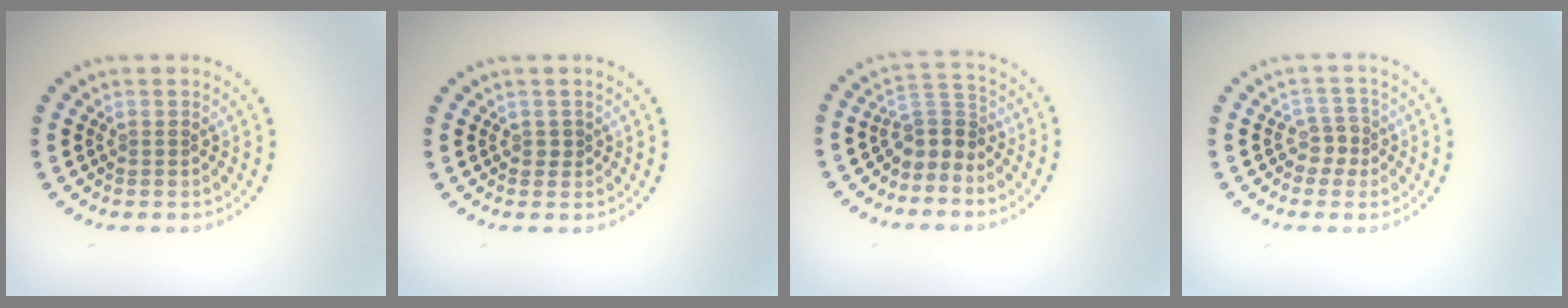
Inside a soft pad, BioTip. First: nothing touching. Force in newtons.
{"total": 0.7, "press": 0.6, "slide": 0.2}
{"total": 2.8, "press": 2.1, "slide": 1.8}
{"total": 1.9, "press": 1.5, "slide": 1.2}